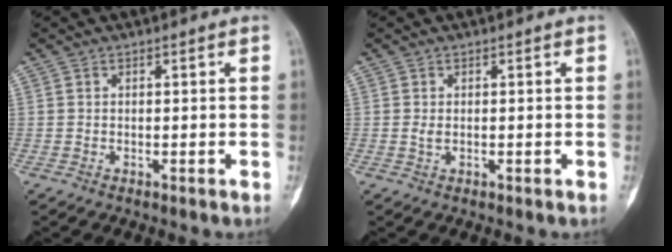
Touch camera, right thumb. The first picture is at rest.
{"total": 1.0, "force": [0.0, 0.6, 0.8], "torque": [-0.014, 0.000, 0.002]}